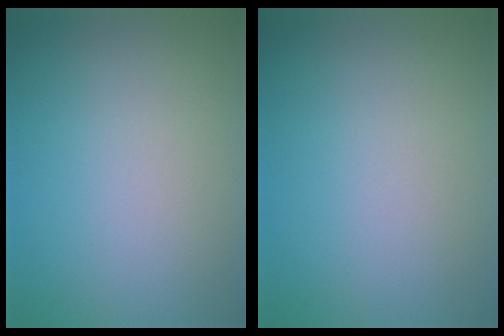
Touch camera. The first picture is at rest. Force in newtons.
{"total": 0.0}